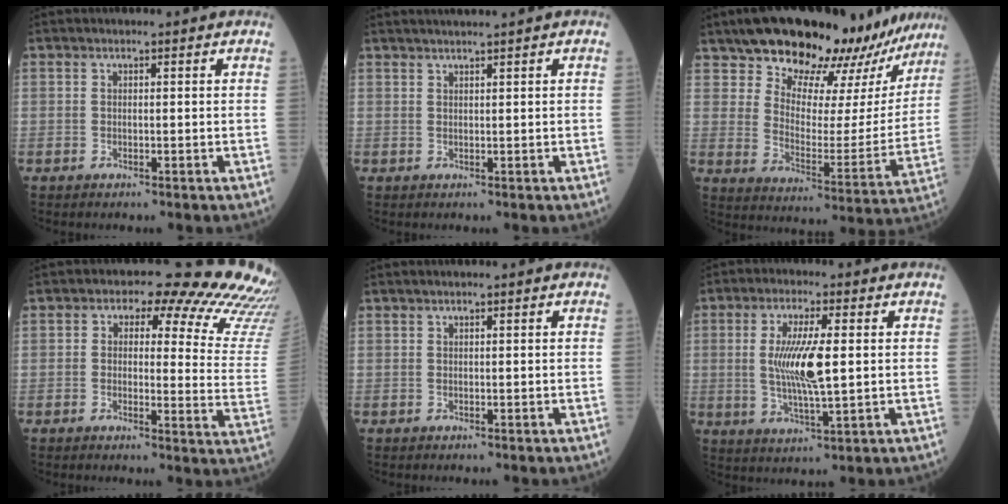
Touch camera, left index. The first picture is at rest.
{"total": 3.2, "force": [2.8, -0.7, 1.3], "torque": [-0.011, 0.020, 0.054]}
{"total": 22.8, "force": [19.5, 7.5, 9.1], "torque": [-0.115, -0.010, 0.257]}
{"total": 16.9, "force": [13.5, 5.4, 8.6], "torque": [-0.081, -0.032, 0.126]}
{"total": 0.8, "force": [0.7, 0.1, 0.4], "torque": [-0.010, 0.017, 0.018]}
{"total": 8.9, "force": [0.7, 1.3, 8.8], "torque": [-0.182, -0.005, 0.019]}